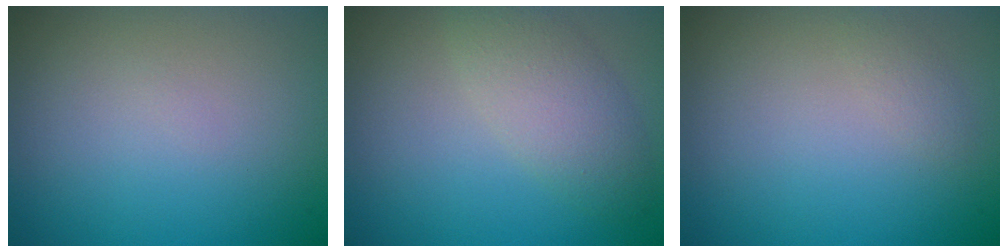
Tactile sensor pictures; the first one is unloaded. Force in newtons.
{"total": 3.6, "press": 3.6, "slide": 0.3}
{"total": 0.8, "press": 0.8, "slide": 0.0}